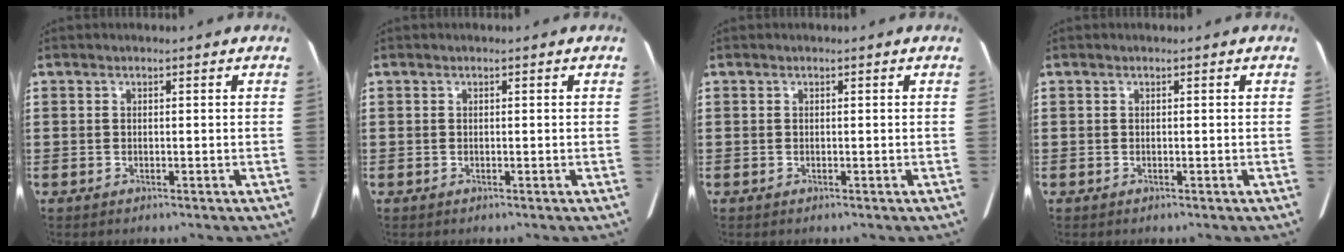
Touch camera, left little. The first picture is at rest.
{"total": 0.0}
{"total": 0.0}
{"total": 0.0}